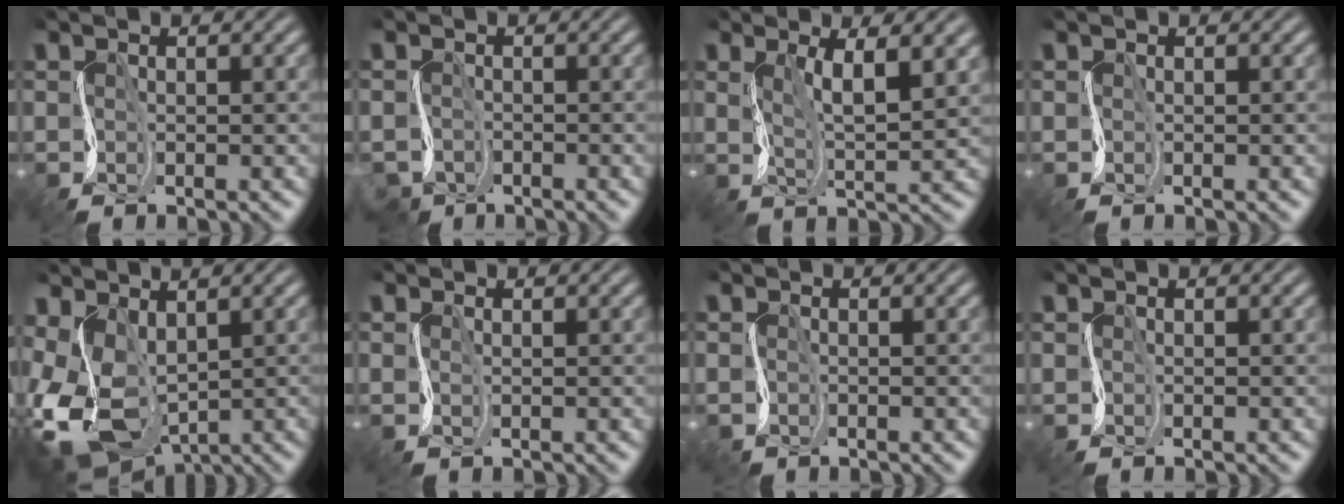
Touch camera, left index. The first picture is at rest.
{"total": 2.5, "force": [-2.1, 1.3, 0.3], "torque": [-0.004, -0.015, -0.047]}
{"total": 3.8, "force": [1.3, 0.9, 3.5], "torque": [-0.073, -0.011, 0.020]}
{"total": 0.0}
{"total": 11.0, "force": [-1.1, 7.0, 8.5], "torque": [-0.183, -0.031, -0.003]}
{"total": 0.0}
{"total": 0.7, "force": [-0.6, 0.2, -0.5], "torque": [0.010, -0.006, -0.012]}
{"total": 0.0}